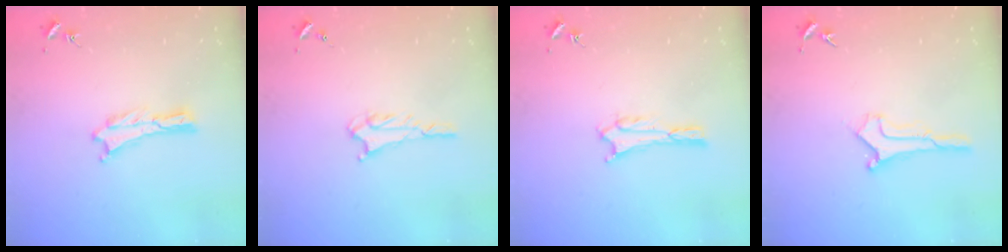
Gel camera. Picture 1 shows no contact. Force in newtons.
{"total": 1.6, "press": 1.6, "slide": 0.1}
{"total": 1.6, "press": 1.6, "slide": 0.2}
{"total": 0.9, "press": 0.9, "slide": 0.1}